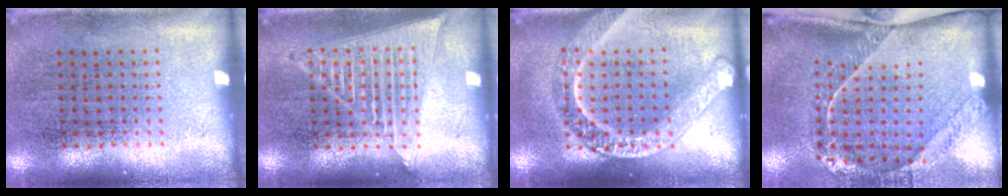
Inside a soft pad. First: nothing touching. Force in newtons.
{"total": 1.9, "press": 1.9, "slide": 0.1}
{"total": 3.0, "press": 3.0, "slide": 0.3}
{"total": 2.4, "press": 1.7, "slide": 1.8}